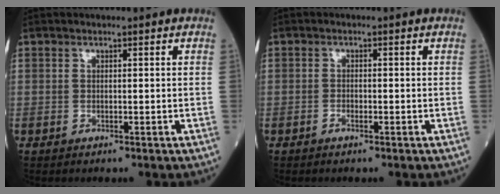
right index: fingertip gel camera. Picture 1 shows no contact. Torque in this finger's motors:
{"motor_torque": [-0.02, 0.01, -0.03, 0.00]}